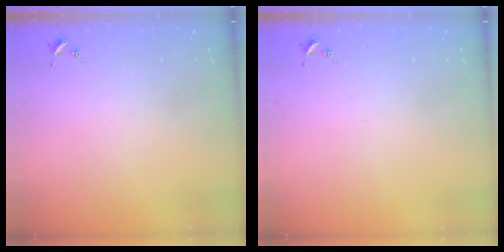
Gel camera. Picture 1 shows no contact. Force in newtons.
{"total": 0.0}